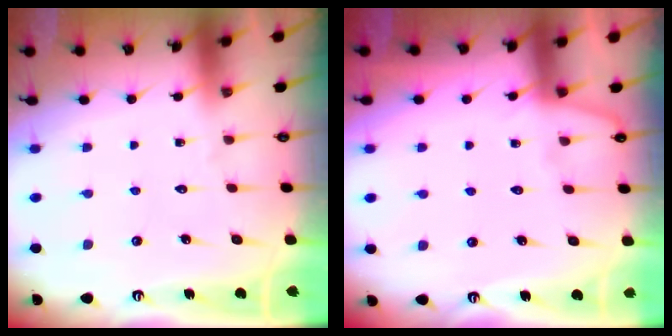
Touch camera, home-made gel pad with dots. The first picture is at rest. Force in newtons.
{"total": 2.0, "press": 2.0, "slide": 0.4}